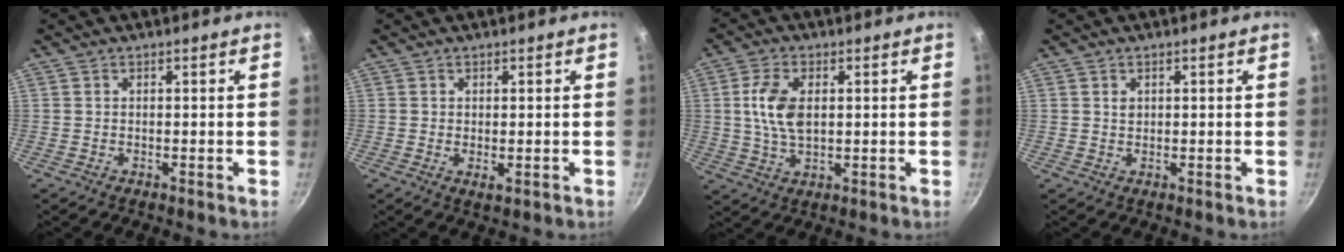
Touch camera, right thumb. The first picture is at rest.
{"total": 1.5, "force": [0.1, 0.8, 1.3], "torque": [-0.022, -0.007, 0.001]}
{"total": 8.4, "force": [1.4, 4.7, 6.8], "torque": [-0.127, 0.000, 0.025]}
{"total": 1.5, "force": [0.6, 1.1, 0.8], "torque": [-0.011, 0.000, 0.011]}